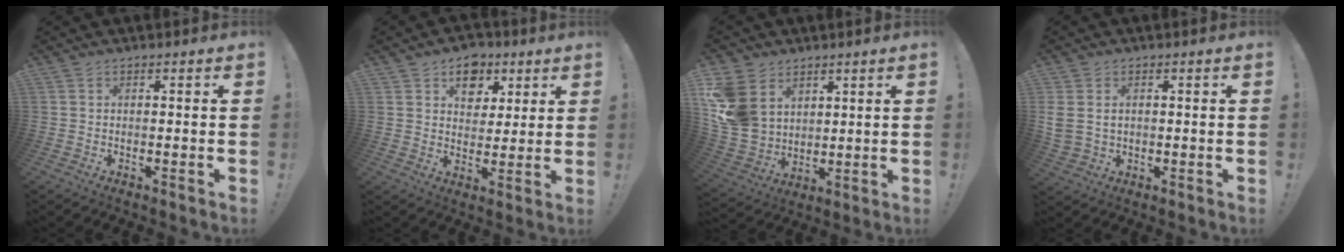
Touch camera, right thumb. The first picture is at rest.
{"total": 9.7, "force": [5.0, 7.5, 3.4], "torque": [-0.033, -0.029, 0.096]}
{"total": 14.7, "force": [5.7, 11.5, 7.1], "torque": [-0.145, -0.030, 0.115]}
{"total": 5.3, "force": [1.2, 4.4, 2.8], "torque": [-0.057, -0.003, 0.023]}